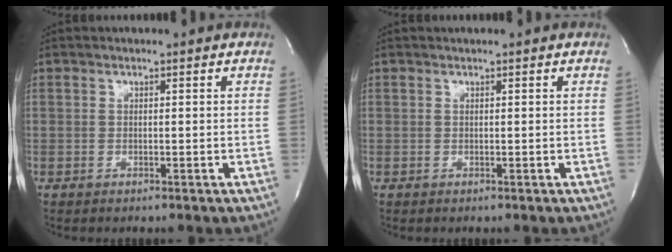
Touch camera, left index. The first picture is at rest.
{"total": 0.0}